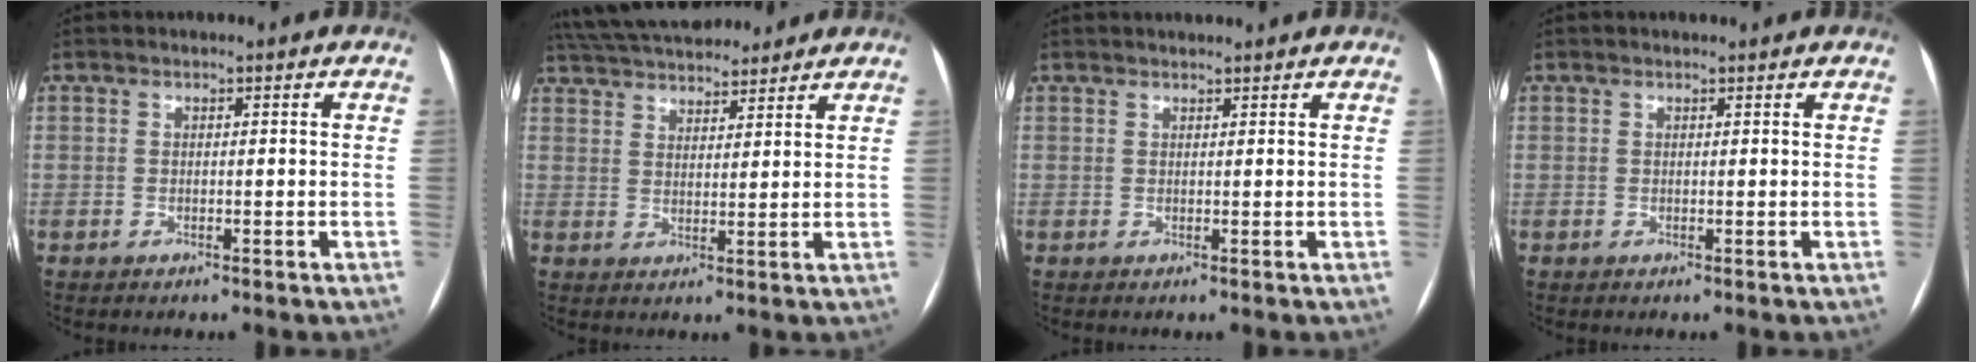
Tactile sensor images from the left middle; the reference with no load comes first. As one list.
[{"total": 14.5, "force": [13.1, 3.4, 5.0], "torque": [-0.096, 0.038, 0.209]}, {"total": 3.2, "force": [3.1, 0.3, 0.9], "torque": [-0.009, 0.027, 0.044]}, {"total": 1.5, "force": [1.4, 0.3, 0.5], "torque": [-0.008, 0.018, 0.019]}]